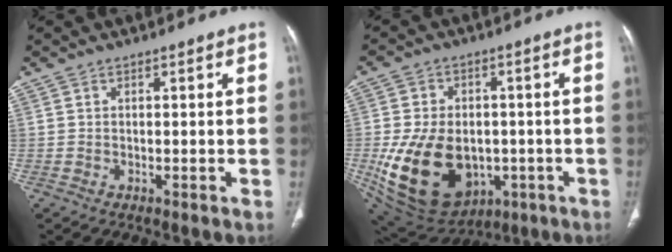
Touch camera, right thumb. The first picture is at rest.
{"total": 20.4, "force": [-4.1, 14.4, 13.8], "torque": [-0.240, 0.001, -0.032]}